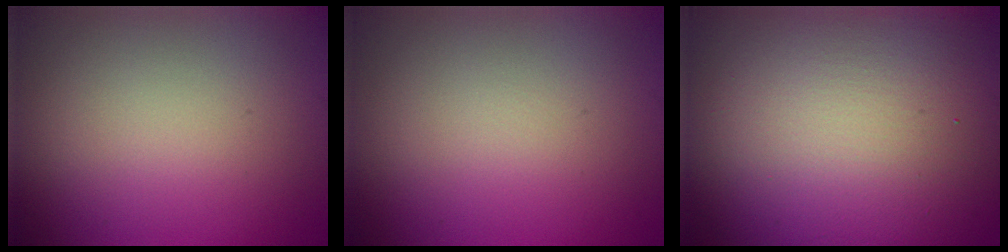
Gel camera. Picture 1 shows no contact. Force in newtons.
{"total": 0.0}
{"total": 19.1, "press": 19.1, "slide": 1.1}